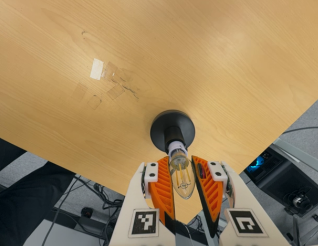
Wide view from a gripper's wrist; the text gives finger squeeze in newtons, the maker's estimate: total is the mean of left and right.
{"total": 11.3, "left": 10.6, "right": 12.0}